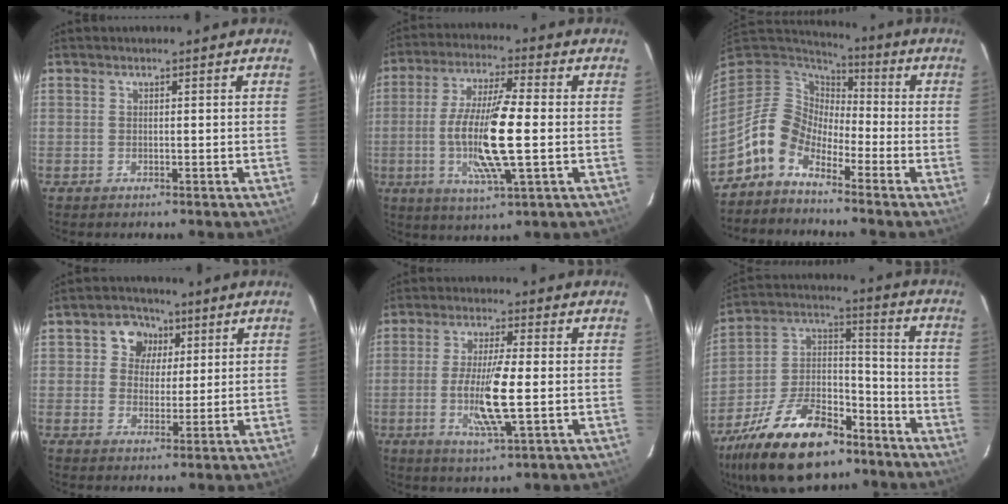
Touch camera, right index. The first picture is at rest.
{"total": 14.3, "force": [-2.1, 1.9, 14.0], "torque": [-0.273, -0.010, -0.041]}
{"total": 9.6, "force": [-6.5, 5.8, 3.8], "torque": [-0.081, 0.023, -0.143]}
{"total": 6.5, "force": [2.1, 5.8, 2.0], "torque": [-0.030, 0.010, 0.030]}
{"total": 10.0, "force": [-1.8, 1.1, 9.8], "torque": [-0.185, -0.014, -0.034]}
{"total": 22.4, "force": [-14.7, 11.0, 12.8], "torque": [-0.260, 0.021, -0.243]}